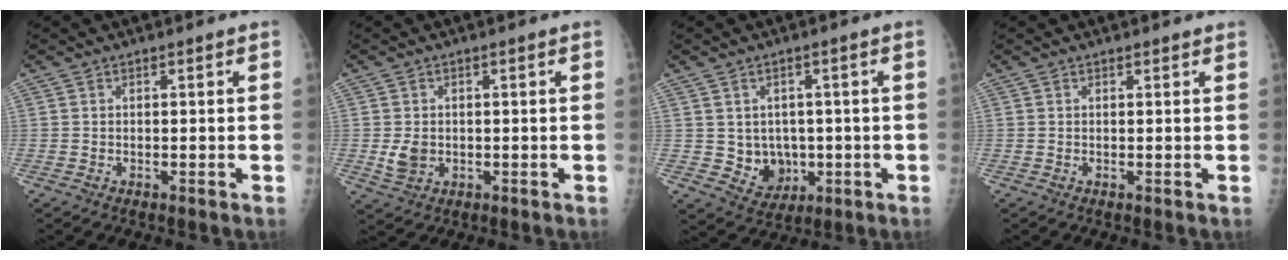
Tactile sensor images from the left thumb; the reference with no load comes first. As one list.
[{"total": 3.4, "force": [-0.1, 2.5, 2.2], "torque": [-0.038, -0.003, 0.006]}, {"total": 6.0, "force": [-0.3, 5.1, 3.0], "torque": [-0.017, -0.002, 0.013]}, {"total": 0.9, "force": [0.8, 0.1, 0.2], "torque": [-0.004, -0.001, 0.012]}]